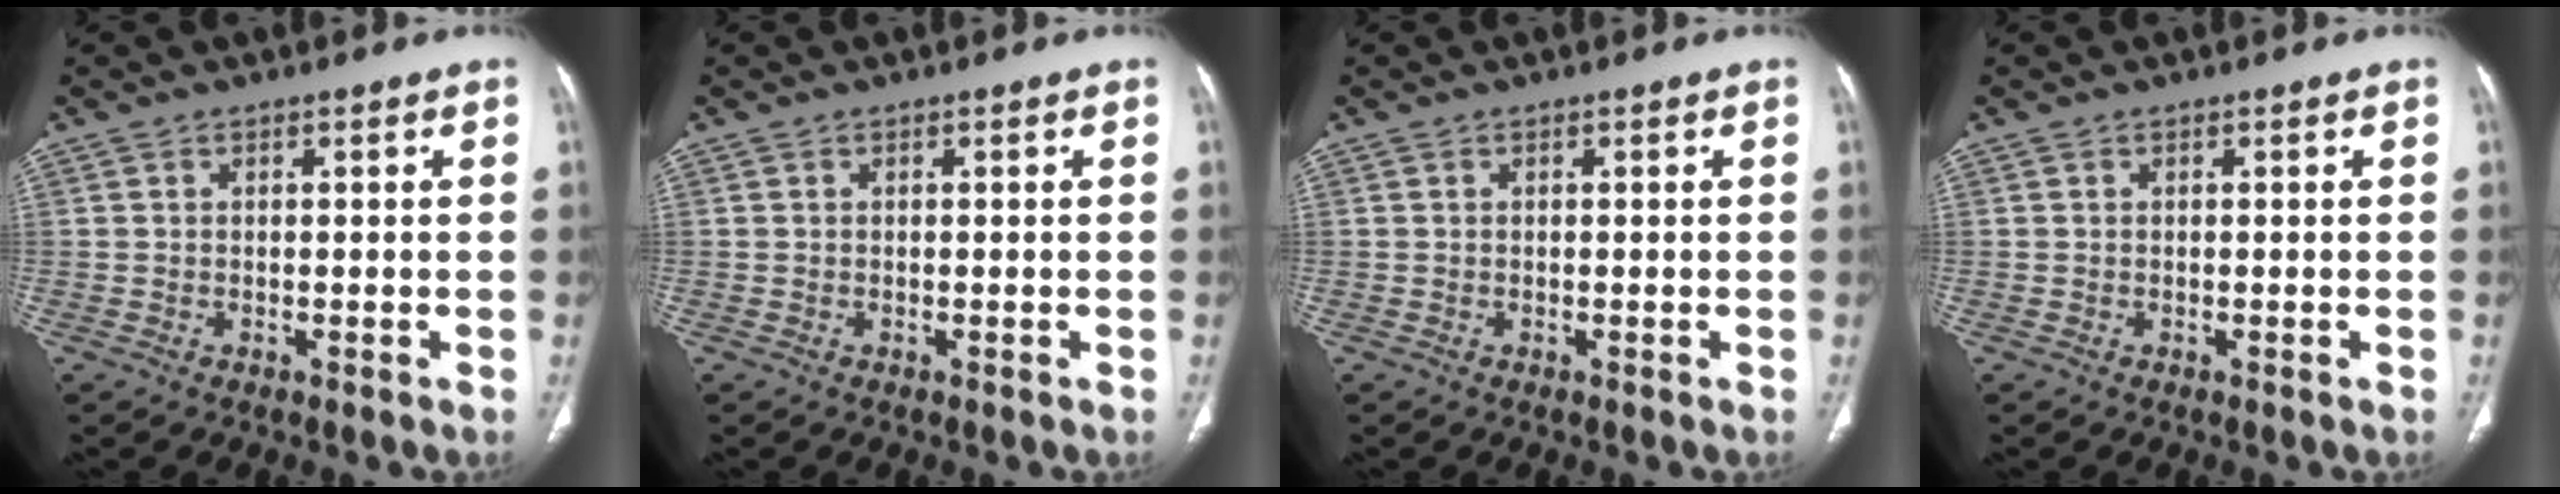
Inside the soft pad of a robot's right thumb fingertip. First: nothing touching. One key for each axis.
{"total": 0.0}
{"total": 0.0}
{"total": 0.0}